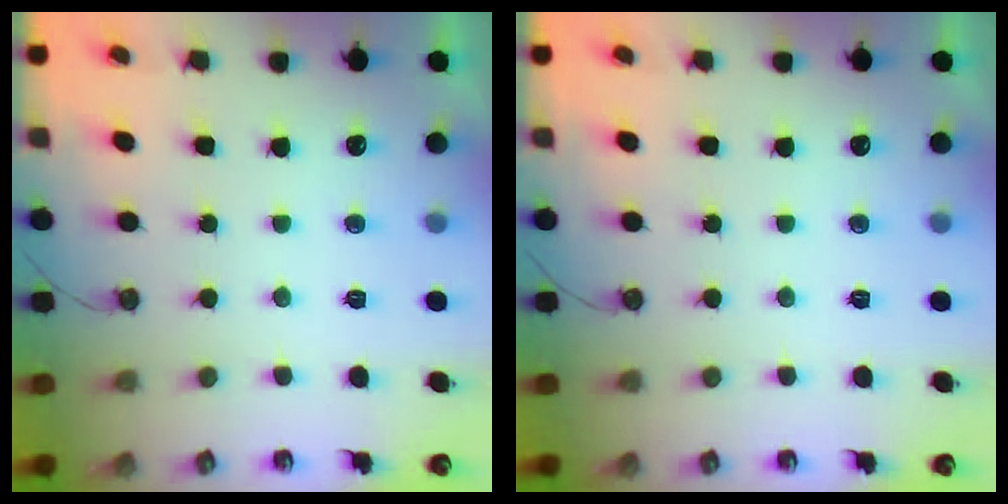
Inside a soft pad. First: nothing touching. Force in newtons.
{"total": 0.0}